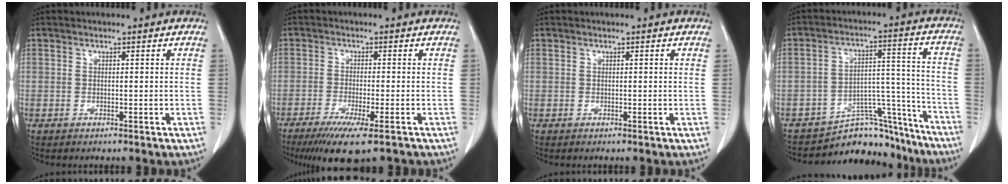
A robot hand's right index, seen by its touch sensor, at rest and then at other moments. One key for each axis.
{"total": 8.7, "fx": -5.9, "fy": 0.8, "fz": 6.3, "tx": -0.098, "ty": -0.021, "tz": -0.090}
{"total": 0.0}
{"total": 12.4, "fx": -11.7, "fy": 4.1, "fz": 1.0, "tx": 0.012, "ty": 0.075, "tz": -0.173}